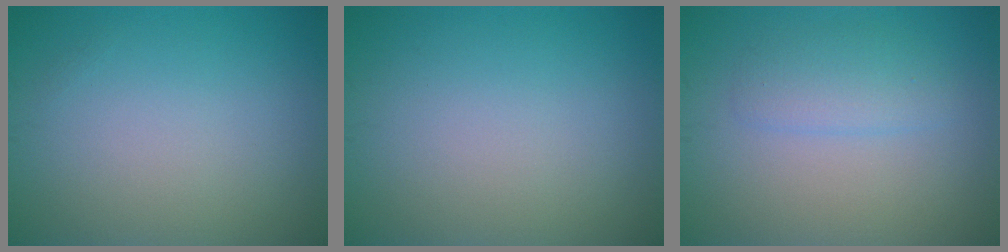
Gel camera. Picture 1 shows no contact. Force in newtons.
{"total": 0.0}
{"total": 2.2, "press": 2.2, "slide": 0.1}